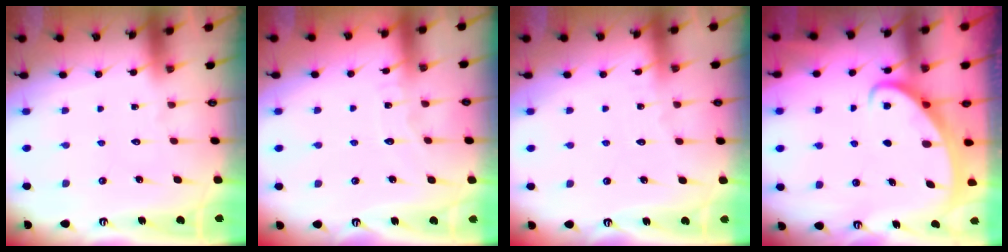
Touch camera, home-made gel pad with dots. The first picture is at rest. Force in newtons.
{"total": 4.3, "press": 4.3, "slide": 0.2}
{"total": 2.2, "press": 2.2, "slide": 0.3}
{"total": 2.5, "press": 2.5, "slide": 0.3}